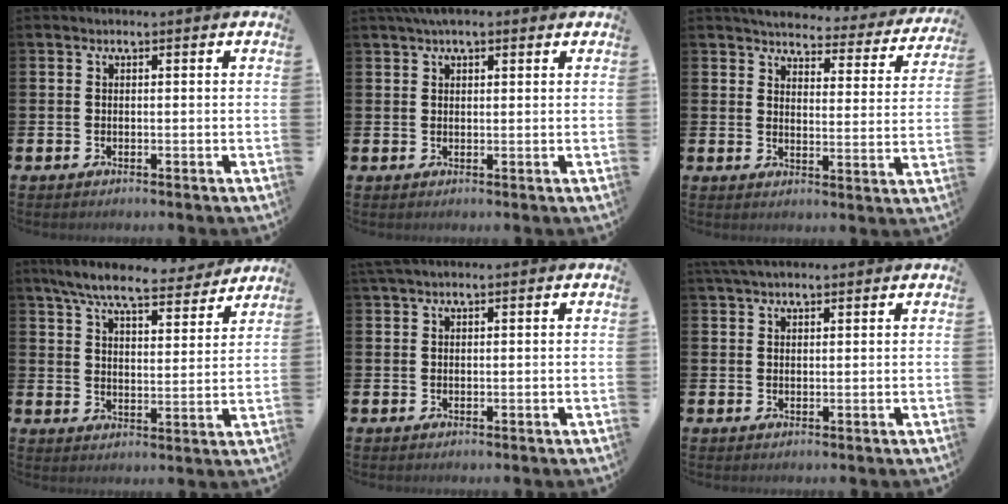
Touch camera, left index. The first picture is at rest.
{"total": 3.2, "force": [2.6, 1.2, 1.6], "torque": [-0.023, -0.004, 0.044]}
{"total": 4.3, "force": [4.2, 0.9, 0.8], "torque": [-0.030, -0.039, 0.066]}
{"total": 8.3, "force": [7.5, 1.6, 3.3], "torque": [-0.075, -0.043, 0.128]}
{"total": 1.3, "force": [1.1, 0.1, 0.7], "torque": [-0.017, 0.003, 0.019]}
{"total": 2.9, "force": [2.4, 0.7, 1.3], "torque": [-0.023, -0.002, 0.044]}